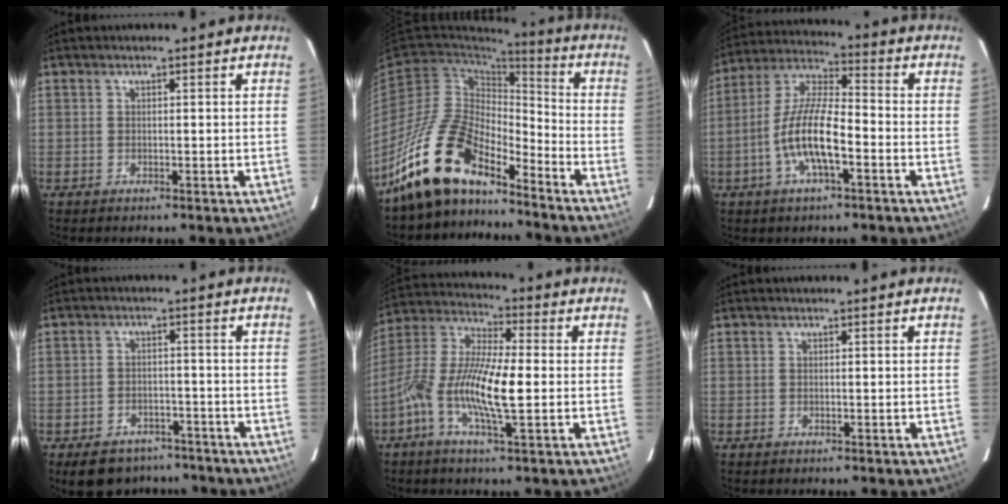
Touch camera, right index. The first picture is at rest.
{"total": 16.0, "force": [-13.0, 5.8, 7.3], "torque": [-0.147, 0.012, -0.250]}
{"total": 12.1, "force": [-4.3, 3.3, 10.8], "torque": [-0.225, 0.002, -0.083]}
{"total": 10.7, "force": [-8.0, 6.1, 3.5], "torque": [-0.087, 0.013, -0.099]}
{"total": 13.3, "force": [-2.9, 2.9, 12.7], "torque": [-0.251, 0.003, -0.064]}
{"total": 0.0}